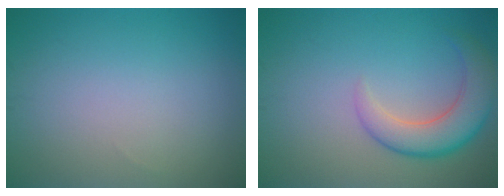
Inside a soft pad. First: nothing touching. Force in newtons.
{"total": 5.0, "press": 5.0, "slide": 0.3}